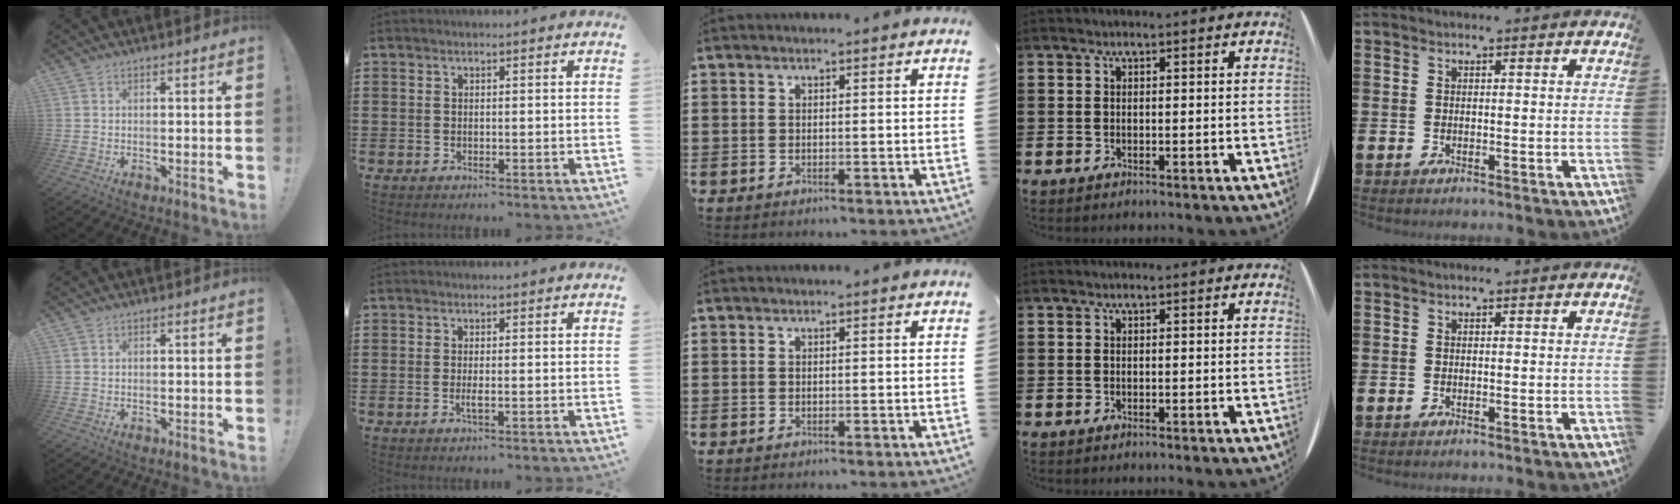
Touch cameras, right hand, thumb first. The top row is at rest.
{"index": {"total": 1.6, "force": [-0.5, -0.1, 1.5], "torque": [-0.036, -0.008, -0.010]}}